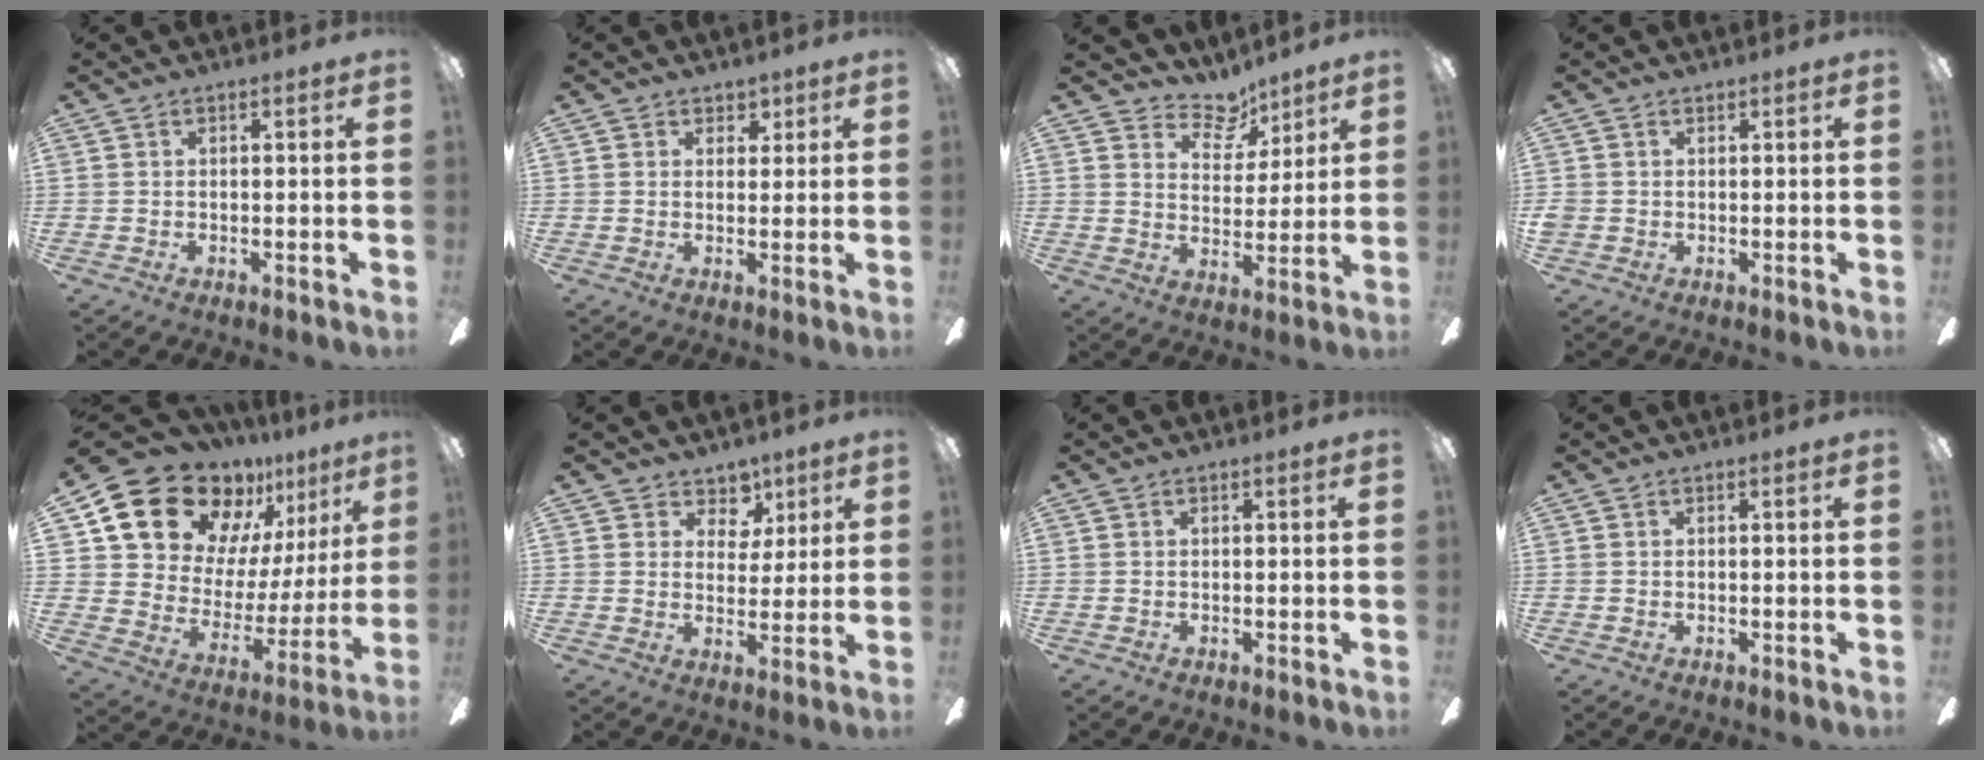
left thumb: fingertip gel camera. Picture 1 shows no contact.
{"total": 2.9, "force": [1.8, 2.3, 0.1], "torque": [0.015, -0.007, 0.029]}
{"total": 8.3, "force": [6.8, 4.2, 2.1], "torque": [-0.028, -0.050, 0.124]}
{"total": 1.3, "force": [0.2, 1.2, 0.2], "torque": [-0.004, 0.001, 0.003]}
{"total": 19.8, "force": [14.5, 11.1, 7.7], "torque": [-0.150, -0.103, 0.280]}
{"total": 6.8, "force": [4.3, 5.1, 1.5], "torque": [-0.021, -0.024, 0.082]}
{"total": 0.0}
{"total": 0.0}